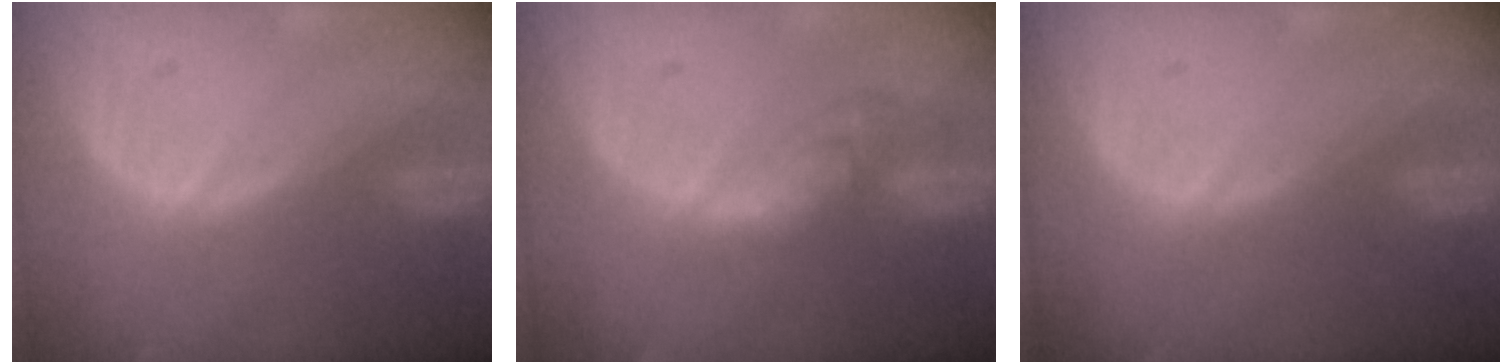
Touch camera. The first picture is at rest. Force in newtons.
{"total": 5.4, "press": 4.6, "slide": 2.8}
{"total": 0.0}